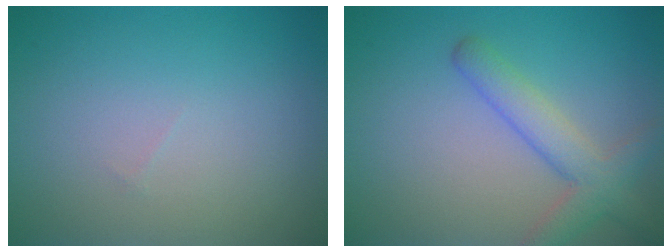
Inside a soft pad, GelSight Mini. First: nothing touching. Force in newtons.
{"total": 3.8, "press": 3.8, "slide": 0.3}